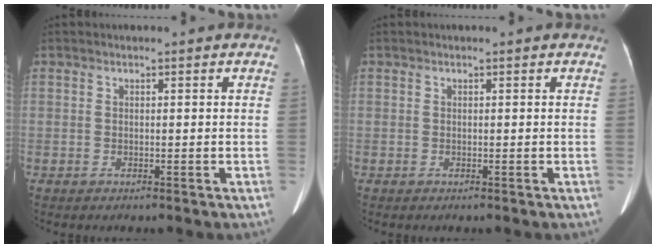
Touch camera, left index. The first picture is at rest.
{"total": 0.0}